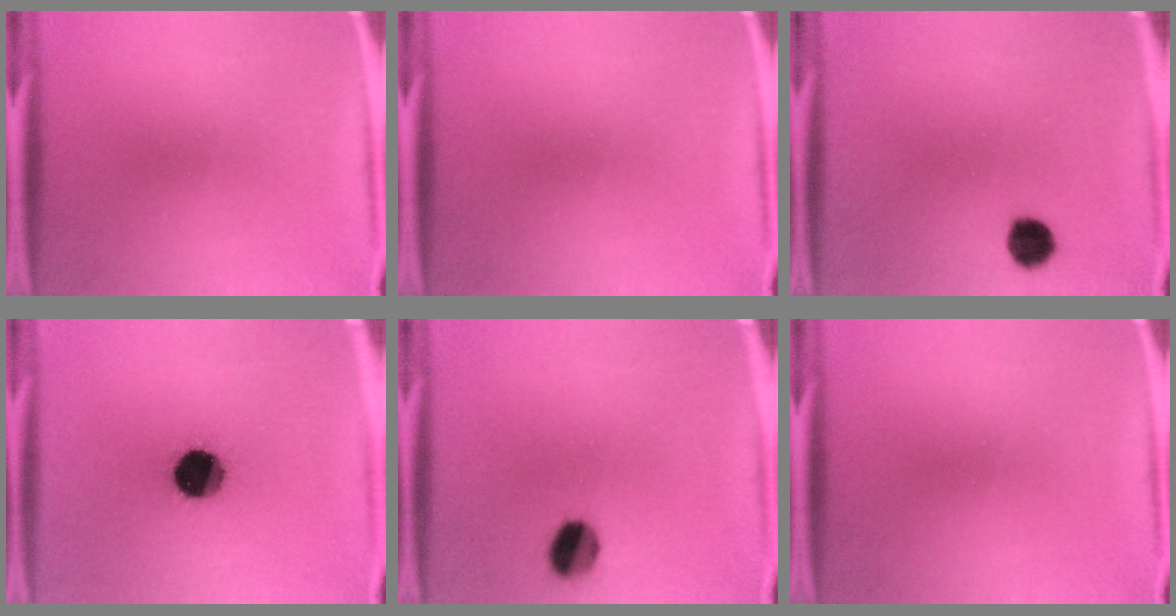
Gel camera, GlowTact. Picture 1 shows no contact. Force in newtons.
{"total": 0.0}
{"total": 4.9}
{"total": 14.6}
{"total": 7.4}
{"total": 0.0}